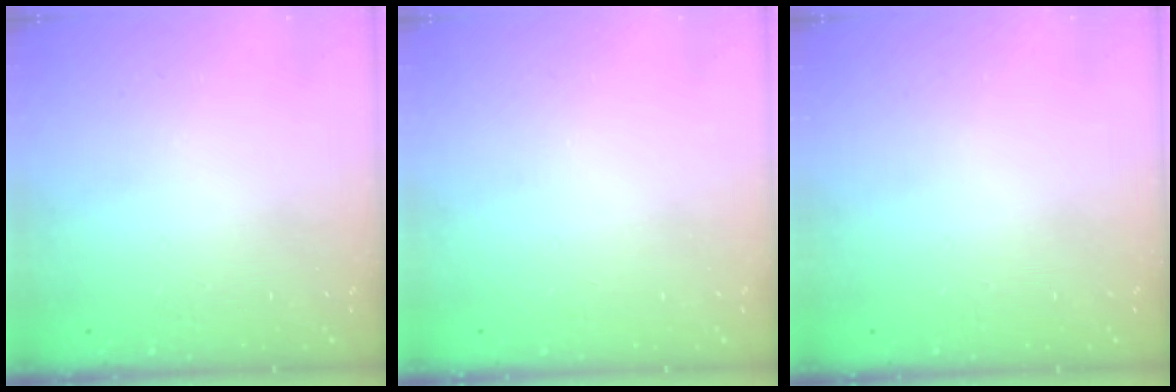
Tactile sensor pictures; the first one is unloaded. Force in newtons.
{"total": 0.0}
{"total": 0.0}